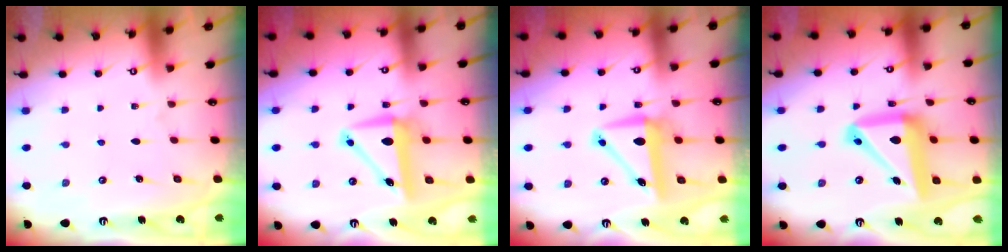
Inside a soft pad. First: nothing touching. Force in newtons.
{"total": 8.2, "press": 7.6, "slide": 2.9}
{"total": 8.2, "press": 7.6, "slide": 2.9}
{"total": 17.3, "press": 17.2, "slide": 1.9}